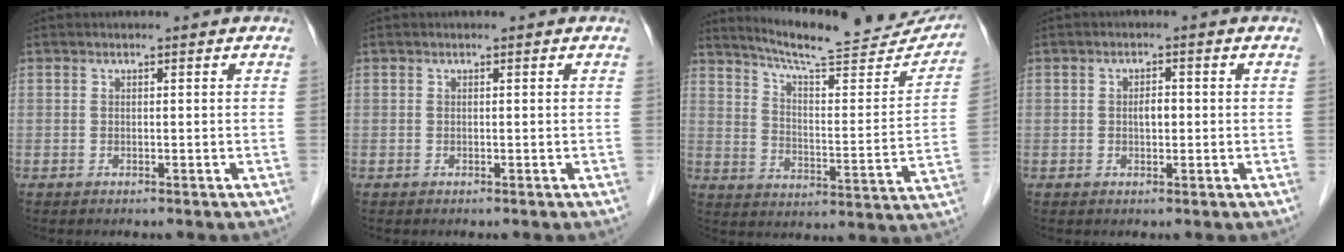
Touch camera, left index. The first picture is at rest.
{"total": 0.0}
{"total": 22.1, "force": [20.5, 2.4, 8.0], "torque": [-0.114, -0.051, 0.271]}
{"total": 1.9, "force": [-0.1, 0.9, 1.7], "torque": [-0.028, 0.003, -0.001]}